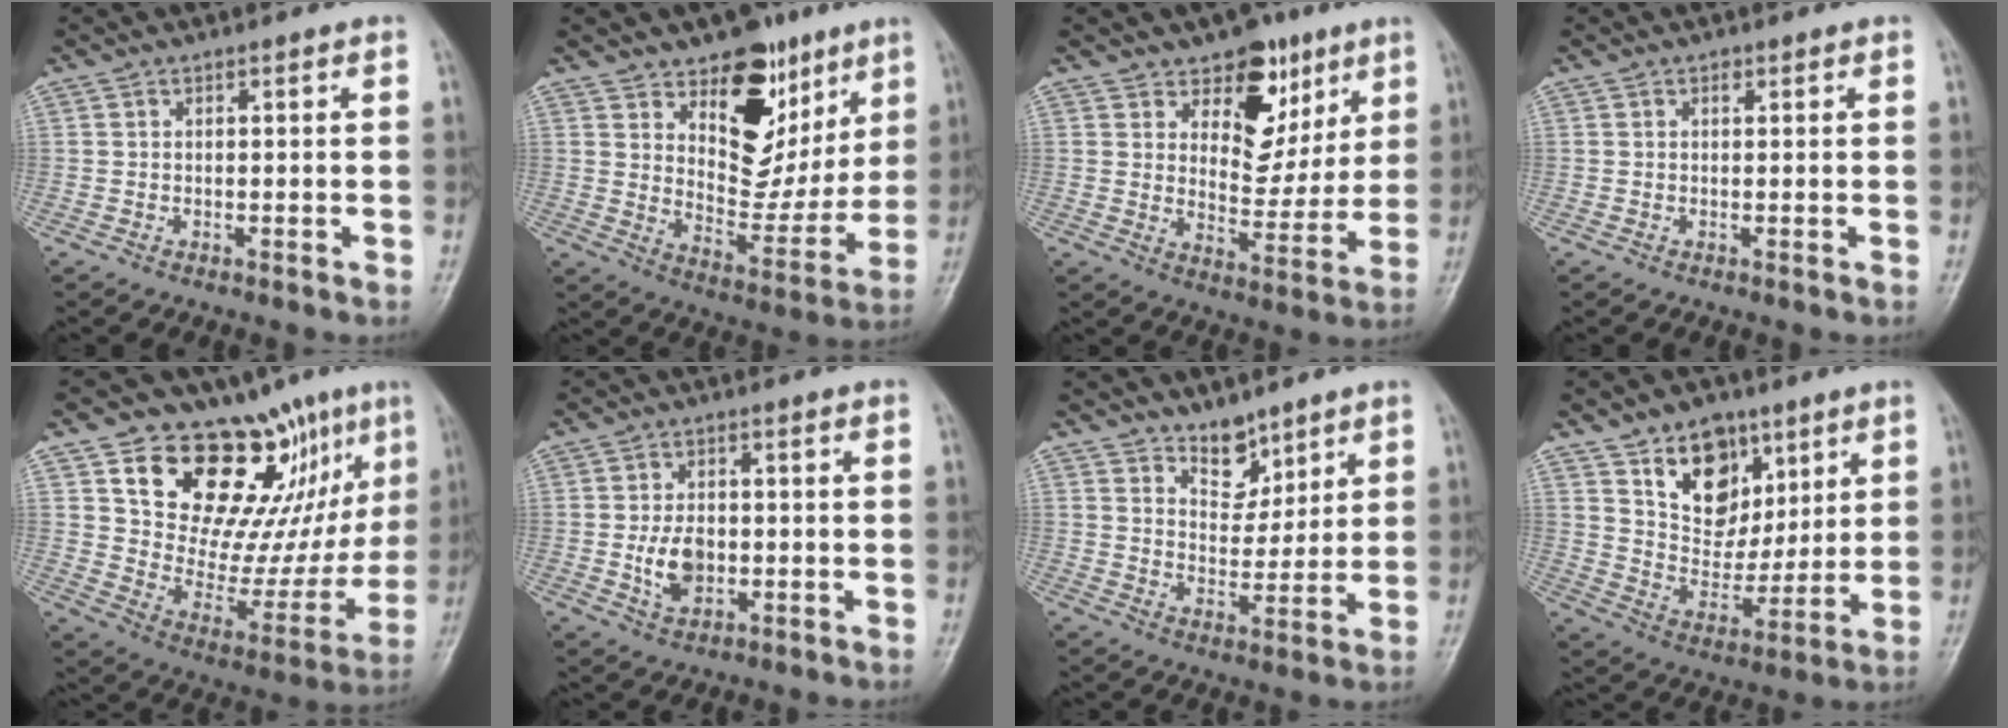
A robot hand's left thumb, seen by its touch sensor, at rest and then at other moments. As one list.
[{"total": 17.4, "force": [9.3, 10.3, 10.5], "torque": [-0.087, -0.057, 0.150]}, {"total": 12.4, "force": [6.7, 7.8, 6.9], "torque": [-0.051, -0.035, 0.105]}, {"total": 0.8, "force": [0.4, 0.5, 0.4], "torque": [-0.002, 0.000, 0.004]}, {"total": 23.7, "force": [12.6, 10.9, 16.8], "torque": [-0.184, -0.059, 0.209]}, {"total": 6.5, "force": [-0.9, 4.3, 4.8], "torque": [-0.073, 0.001, -0.014]}, {"total": 6.6, "force": [5.0, 3.6, 2.3], "torque": [-0.006, -0.040, 0.088]}, {"total": 13.5, "force": [7.3, 9.4, 6.4], "torque": [-0.062, -0.043, 0.134]}]